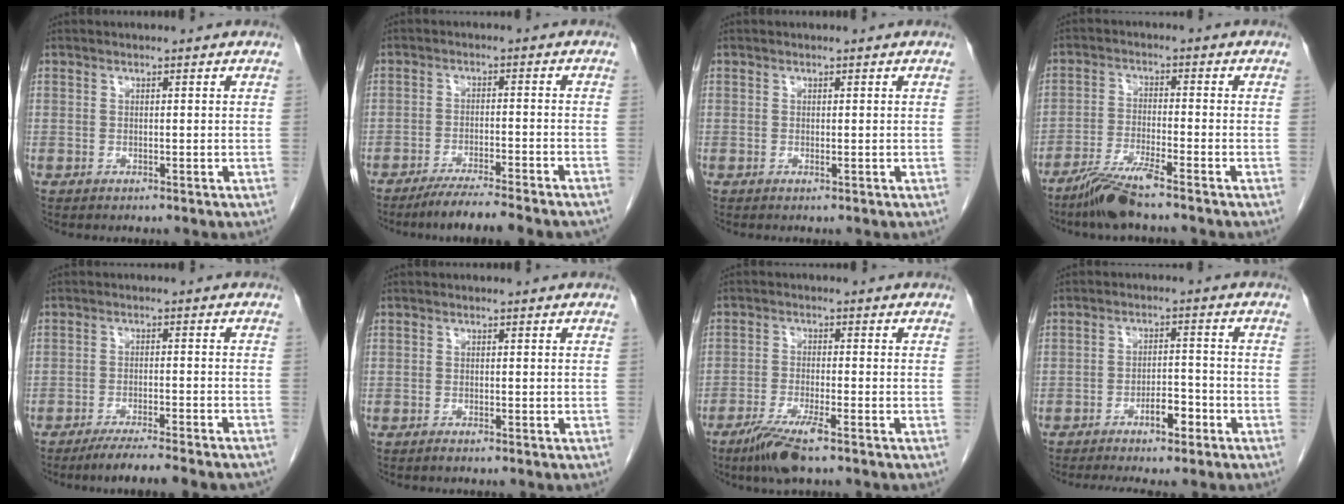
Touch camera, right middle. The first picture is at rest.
{"total": 12.1, "force": [-10.5, 0.1, 6.0], "torque": [-0.068, -0.020, -0.155]}
{"total": 0.0}
{"total": 6.5, "force": [-5.1, -0.2, 4.0], "torque": [-0.081, -0.023, -0.103]}
{"total": 11.9, "force": [-10.4, 0.3, 5.9], "torque": [-0.065, -0.020, -0.147]}
{"total": 0.7, "force": [-0.6, -0.1, 0.4], "torque": [-0.009, -0.001, -0.010]}
{"total": 6.2, "force": [-4.2, 0.3, 4.6], "torque": [-0.093, -0.015, -0.077]}
{"total": 5.9, "force": [-3.7, 1.5, 4.4], "torque": [-0.080, -0.002, -0.057]}